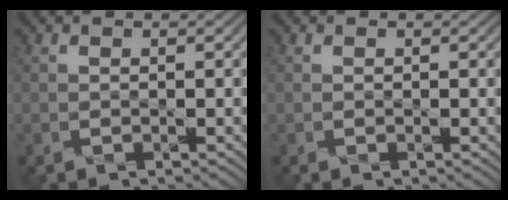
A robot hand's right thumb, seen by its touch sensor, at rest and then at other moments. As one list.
[{"total": 0.0}]